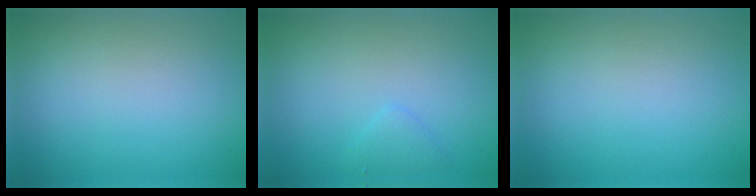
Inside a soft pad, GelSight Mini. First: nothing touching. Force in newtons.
{"total": 1.0, "press": 1.0, "slide": 0.1}
{"total": 0.0}